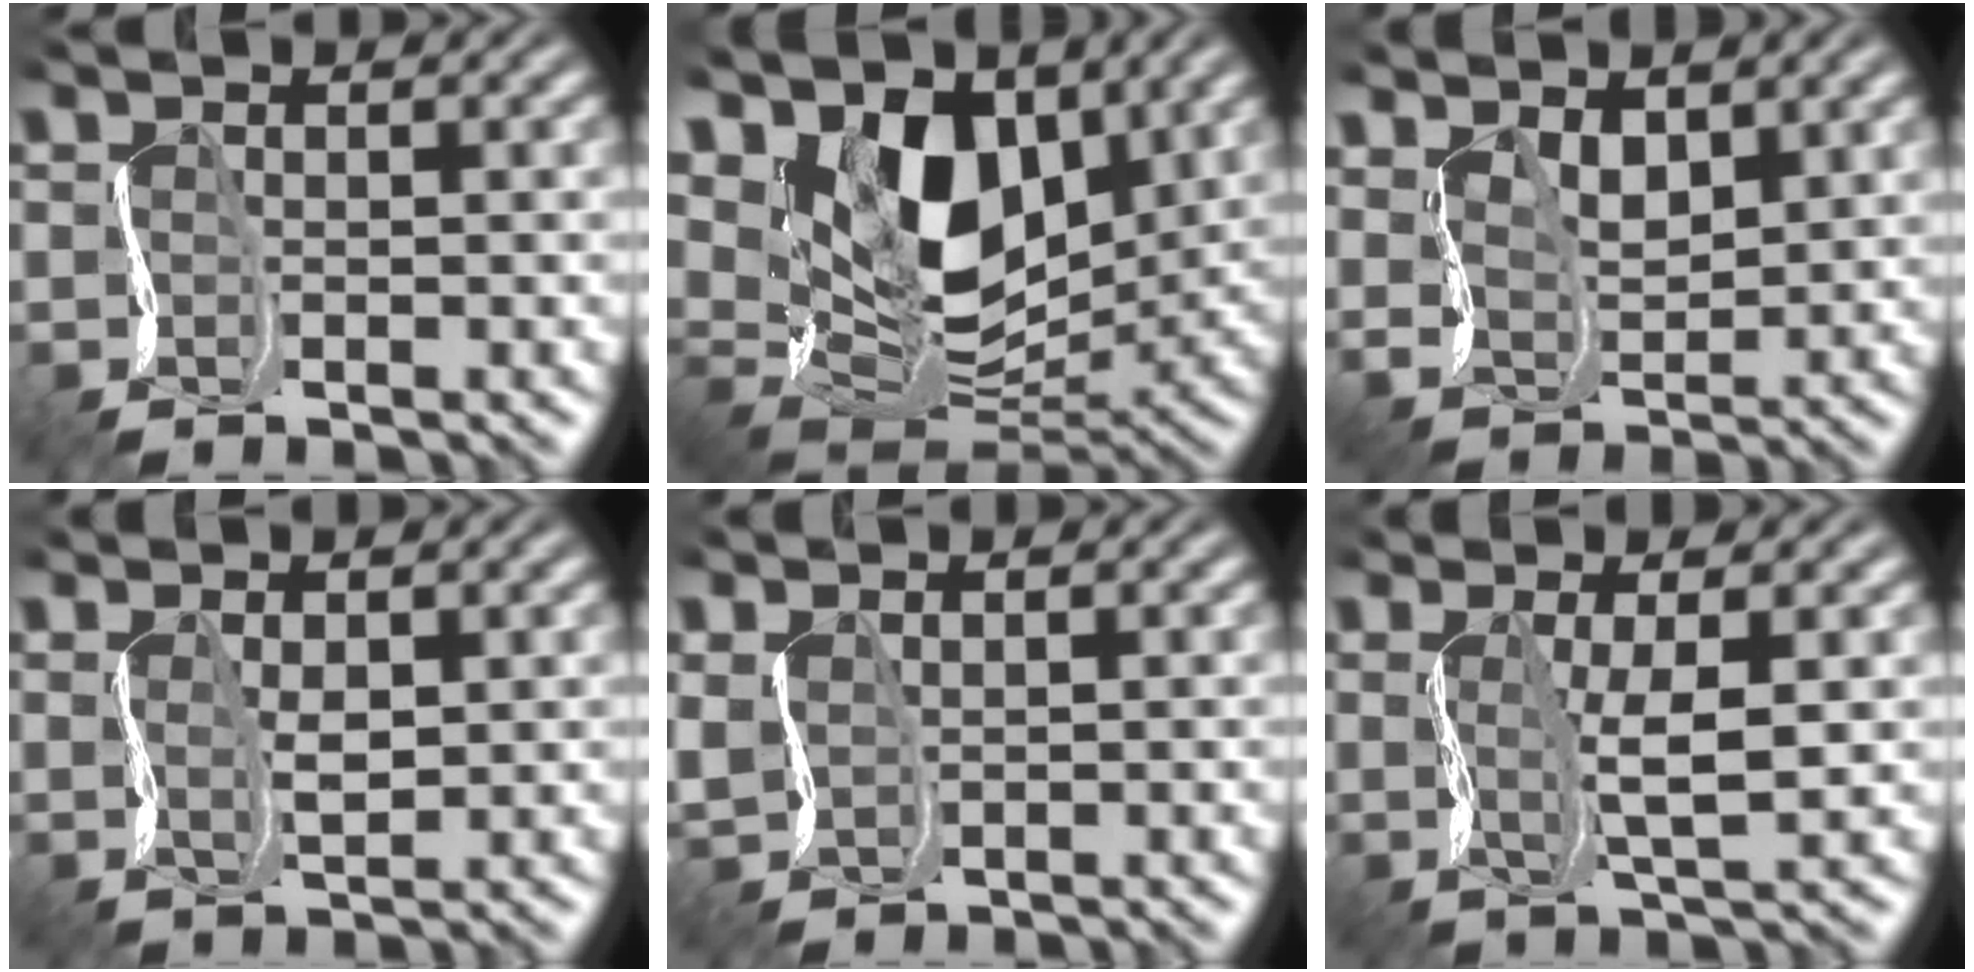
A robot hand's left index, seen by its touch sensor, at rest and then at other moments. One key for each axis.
{"total": 11.0, "fx": 5.1, "fy": 6.5, "fz": 7.2, "tx": -0.134, "ty": -0.002, "tz": 0.087}
{"total": 3.4, "fx": 2.6, "fy": 1.6, "fz": 1.5, "tx": -0.039, "ty": -0.002, "tz": 0.058}
{"total": 1.7, "fx": 1.5, "fy": 0.3, "fz": 0.8, "tx": -0.019, "ty": 0.004, "tz": 0.033}
{"total": 1.4, "fx": 1.3, "fy": 0.6, "fz": 0.0, "tx": -0.011, "ty": 0.004, "tz": 0.032}
{"total": 2.9, "fx": 1.2, "fy": 0.4, "fz": 2.6, "tx": -0.052, "ty": 0.006, "tz": 0.024}